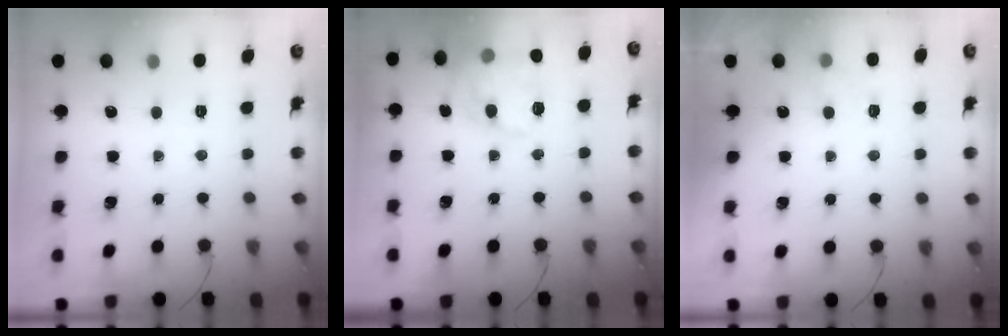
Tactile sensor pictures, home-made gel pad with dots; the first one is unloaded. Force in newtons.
{"total": 16.9, "press": 16.9, "slide": 1.1}
{"total": 2.6, "press": 2.4, "slide": 1.2}